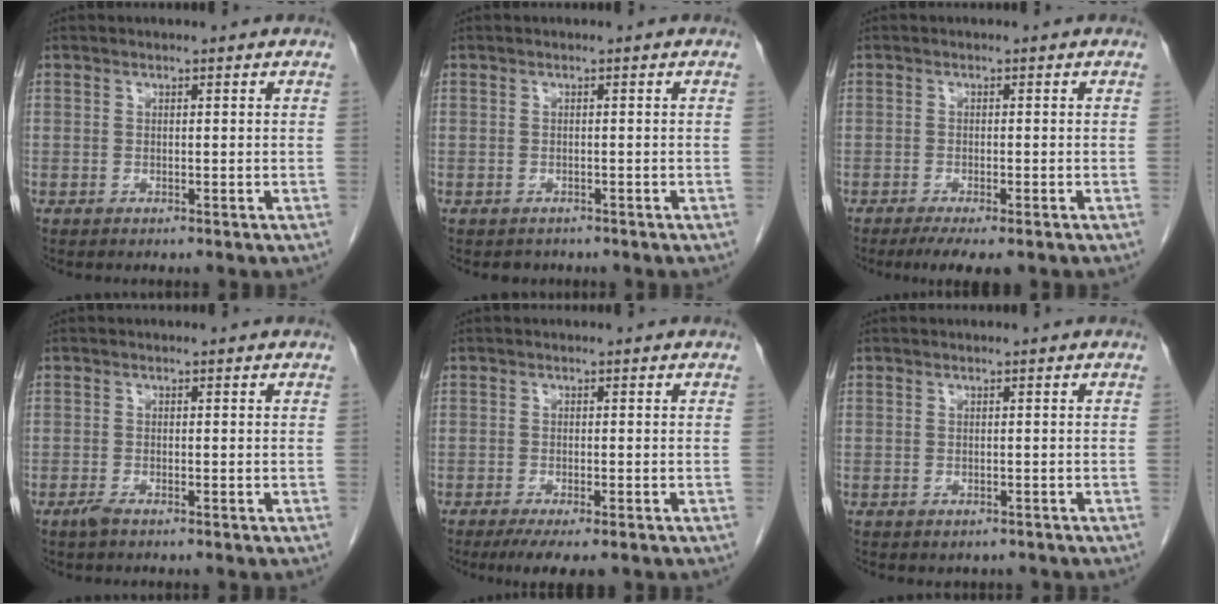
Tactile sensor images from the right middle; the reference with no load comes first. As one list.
[{"total": 1.3, "force": [-1.1, 0.8, 0.0], "torque": [-0.006, 0.000, -0.015]}, {"total": 4.9, "force": [-3.5, 0.9, 3.4], "torque": [-0.046, -0.012, -0.050]}, {"total": 1.2, "force": [-0.9, 0.2, 0.8], "torque": [-0.022, -0.003, -0.017]}, {"total": 5.3, "force": [-3.8, 1.0, 3.6], "torque": [-0.047, -0.012, -0.055]}, {"total": 1.0, "force": [-0.8, 0.6, 0.2], "torque": [-0.004, 0.000, -0.009]}]